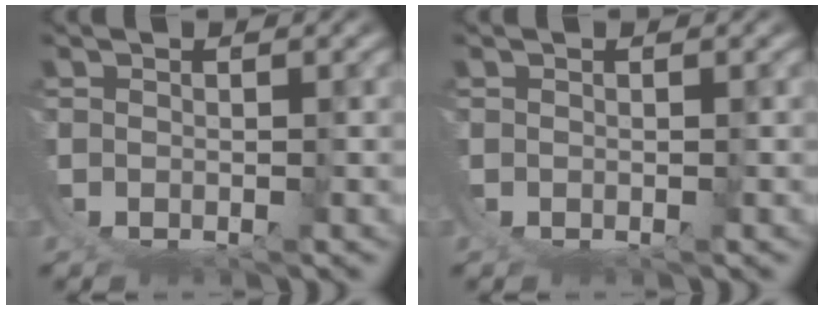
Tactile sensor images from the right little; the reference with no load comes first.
{"total": 0.0}